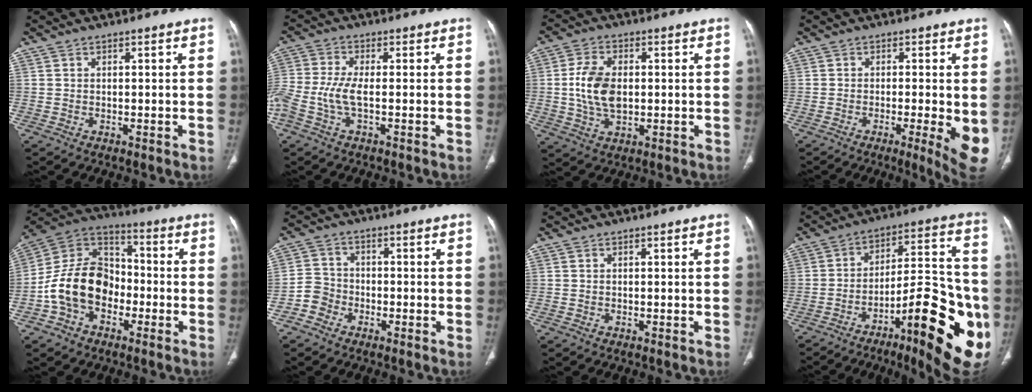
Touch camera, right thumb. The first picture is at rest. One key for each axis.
{"total": 7.1, "fx": -1.8, "fy": 2.4, "fz": 6.4, "tx": -0.172, "ty": 0.010, "tz": -0.041}
{"total": 9.3, "fx": 0.2, "fy": 5.7, "fz": 7.3, "tx": -0.139, "ty": 0.001, "tz": 0.006}
{"total": 7.6, "fx": -1.5, "fy": 1.4, "fz": 7.3, "tx": -0.102, "ty": -0.018, "tz": -0.023}
{"total": 15.6, "fx": -4.0, "fy": 11.6, "fz": 9.5, "tx": -0.151, "ty": 0.054, "tz": -0.083}
{"total": 4.2, "fx": -2.2, "fy": 3.5, "fz": 0.4, "tx": 0.010, "ty": 0.017, "tz": -0.056}
{"total": 0.0}
{"total": 24.5, "fx": -8.6, "fy": 7.1, "fz": 21.8, "tx": -0.255, "ty": 0.043, "tz": -0.115}